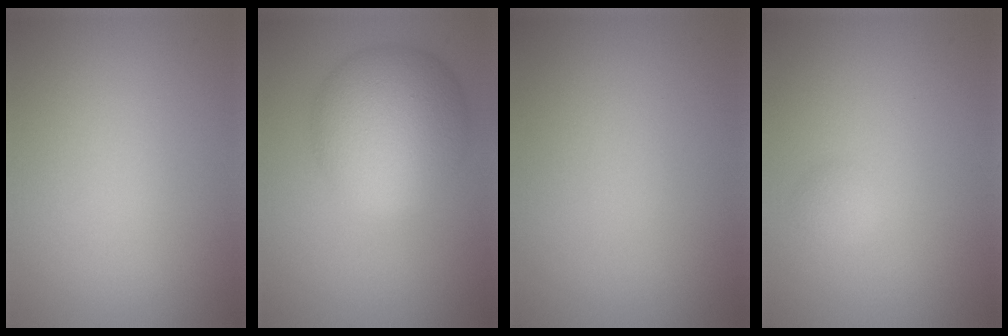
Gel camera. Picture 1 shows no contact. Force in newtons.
{"total": 9.3, "press": 9.3, "slide": 0.2}
{"total": 0.0}
{"total": 1.1, "press": 1.1, "slide": 0.0}